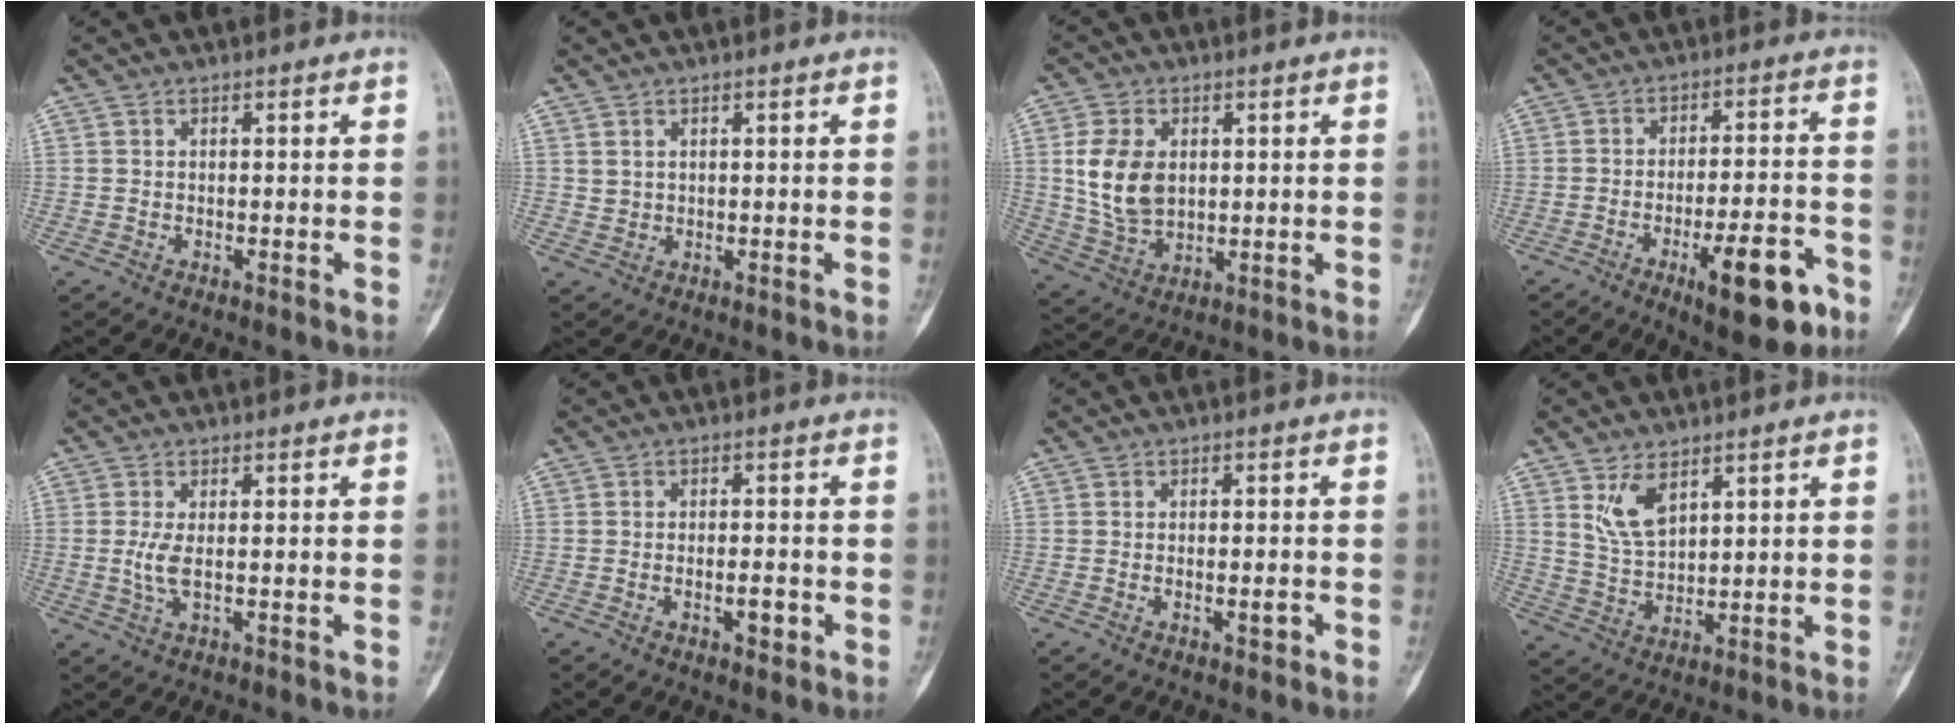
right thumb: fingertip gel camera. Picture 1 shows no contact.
{"total": 1.3, "force": [0.7, 1.0, 0.4], "torque": [0.003, -0.006, 0.014]}
{"total": 10.7, "force": [1.7, 7.2, 7.7], "torque": [-0.138, -0.009, 0.043]}
{"total": 13.1, "force": [-6.5, 4.1, 10.6], "torque": [-0.141, 0.034, -0.090]}
{"total": 3.1, "force": [-0.1, 1.1, 2.9], "torque": [-0.077, -0.006, 0.001]}
{"total": 3.5, "force": [-1.4, 1.6, 2.8], "torque": [-0.040, 0.013, -0.019]}
{"total": 1.5, "force": [-0.6, 0.6, 1.2], "torque": [-0.023, 0.013, -0.007]}
{"total": 6.5, "force": [3.4, 3.4, 4.4], "torque": [-0.073, -0.022, 0.074]}